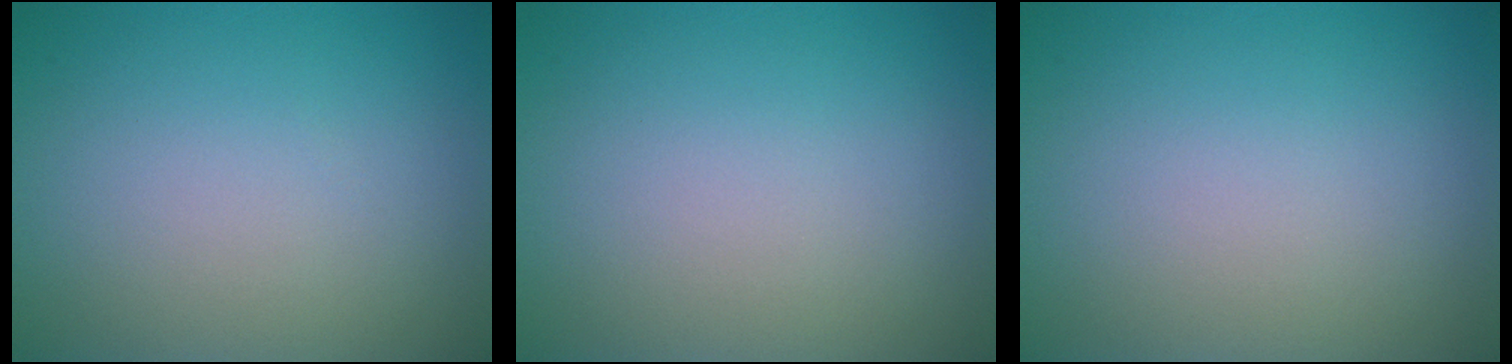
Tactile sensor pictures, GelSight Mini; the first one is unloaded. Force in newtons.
{"total": 0.0}
{"total": 0.0}